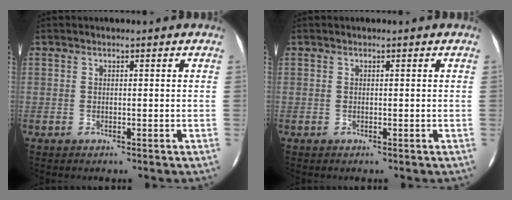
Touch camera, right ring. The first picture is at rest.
{"total": 0.0}